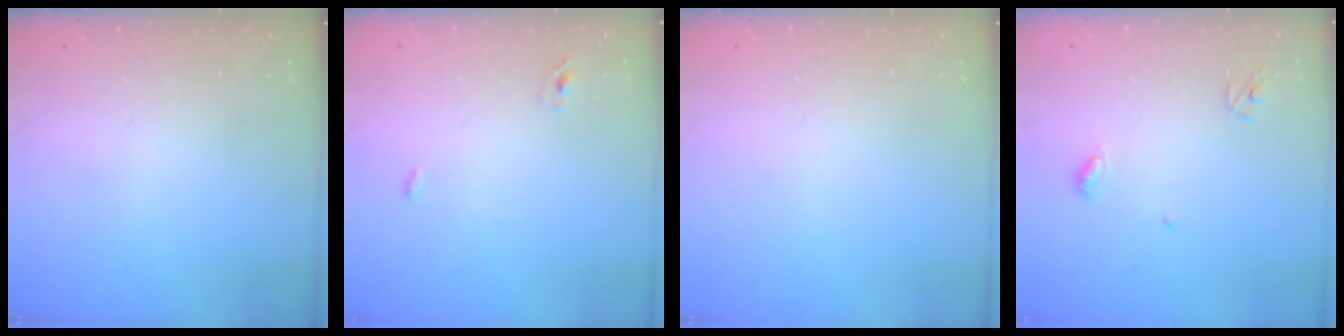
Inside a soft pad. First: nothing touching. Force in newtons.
{"total": 2.9, "press": 2.7, "slide": 1.0}
{"total": 0.0}
{"total": 4.9, "press": 4.9, "slide": 0.4}